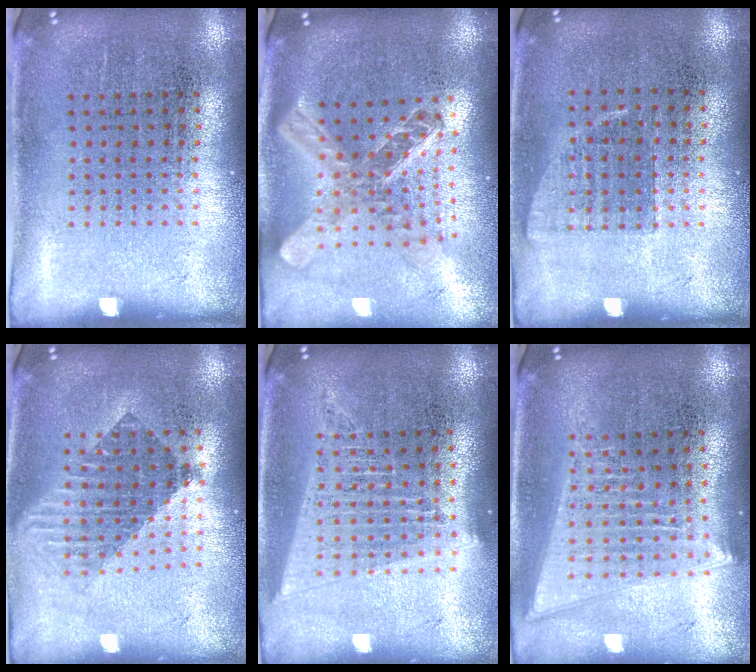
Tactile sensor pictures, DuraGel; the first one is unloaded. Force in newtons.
{"total": 2.5, "press": 1.9, "slide": 1.6}
{"total": 0.6, "press": 0.6, "slide": 0.1}
{"total": 1.6, "press": 1.4, "slide": 0.9}
{"total": 1.8, "press": 1.6, "slide": 0.8}
{"total": 2.0, "press": 1.7, "slide": 1.0}